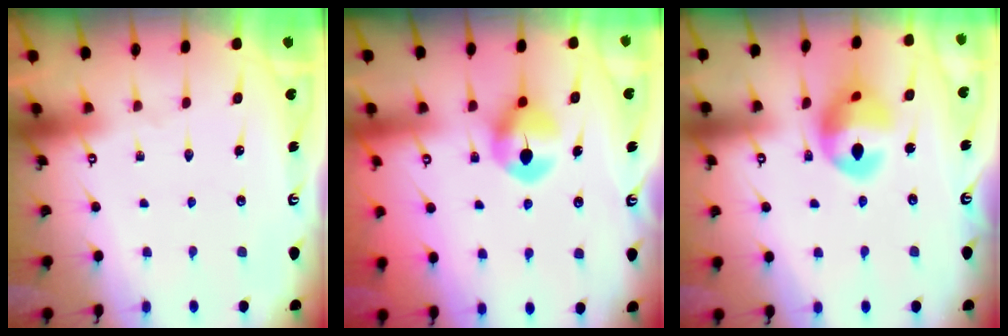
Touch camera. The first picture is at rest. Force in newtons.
{"total": 7.9, "press": 7.9, "slide": 0.2}
{"total": 13.6, "press": 13.5, "slide": 1.7}